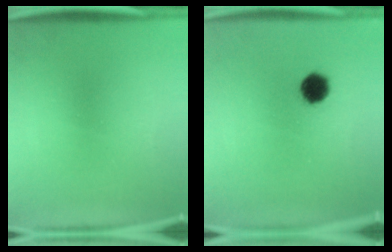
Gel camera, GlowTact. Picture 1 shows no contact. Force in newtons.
{"total": 5.1}